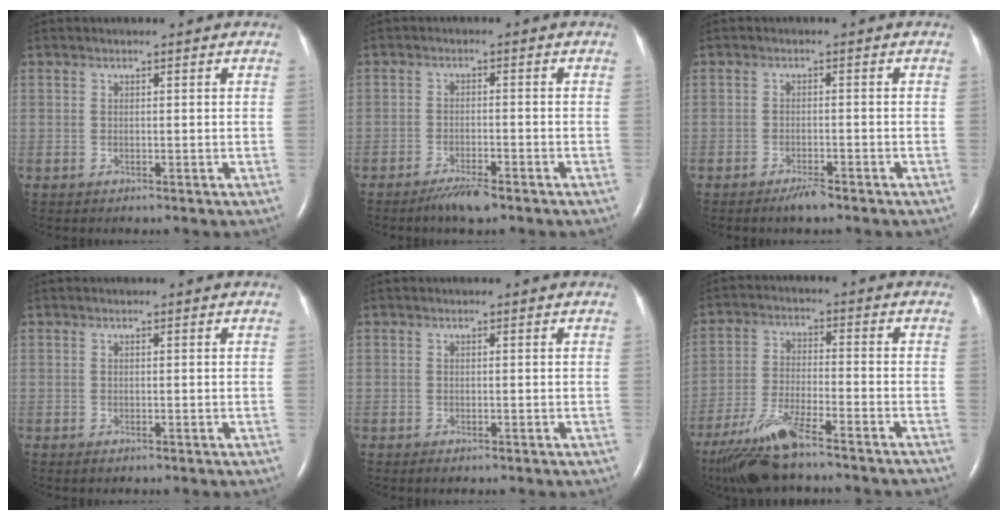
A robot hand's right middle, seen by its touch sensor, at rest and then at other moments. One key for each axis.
{"total": 4.2, "fx": -3.2, "fy": 0.5, "fz": 2.7, "tx": -0.057, "ty": -0.007, "tz": -0.056}
{"total": 2.6, "fx": -2.1, "fy": 0.3, "fz": 1.6, "tx": -0.036, "ty": -0.003, "tz": -0.035}
{"total": 0.5, "fx": -0.3, "fy": 0.3, "fz": 0.3, "tx": -0.003, "ty": 0.000, "tz": -0.003}
{"total": 0.7, "fx": -0.4, "fy": 0.3, "fz": 0.4, "tx": -0.006, "ty": -0.001, "tz": -0.003}
{"total": 12.1, "fx": -9.7, "fy": 1.0, "fz": 7.2, "tx": -0.142, "ty": -0.024, "tz": -0.170}